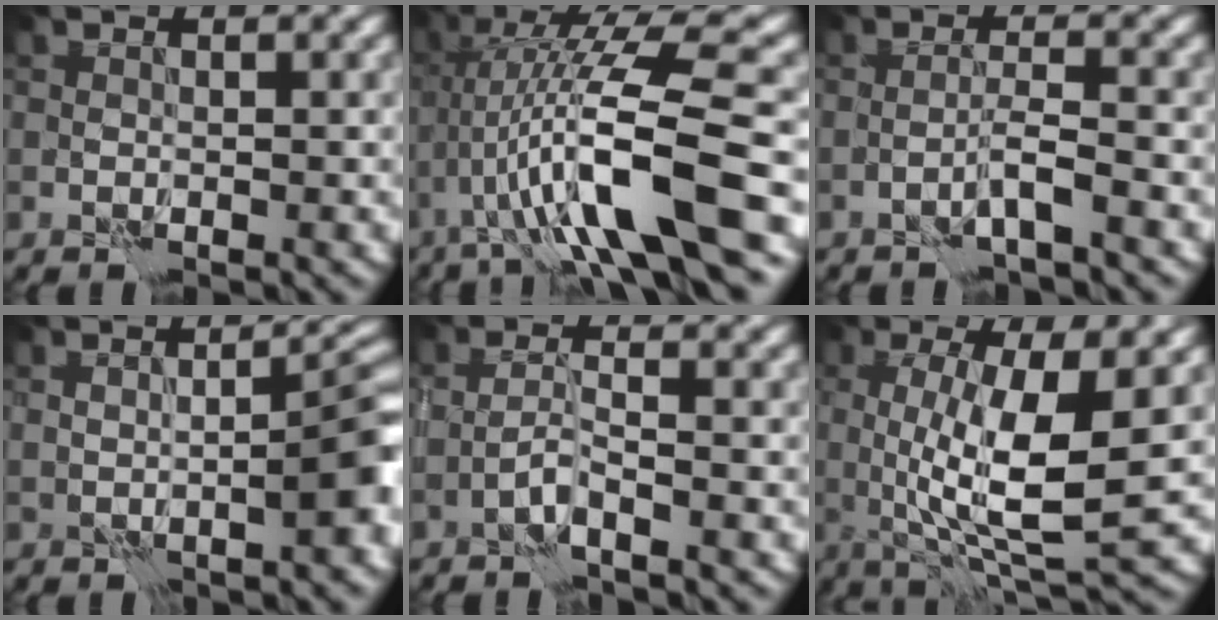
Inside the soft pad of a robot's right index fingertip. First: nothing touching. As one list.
[{"total": 11.0, "force": [-1.8, 1.7, 10.8], "torque": [-0.183, 0.021, -0.025]}, {"total": 1.7, "force": [-0.8, -0.3, 1.5], "torque": [-0.026, 0.009, -0.020]}, {"total": 3.4, "force": [-0.6, 0.5, 3.3], "torque": [-0.046, 0.007, -0.007]}, {"total": 1.5, "force": [-0.8, -0.1, 1.2], "torque": [-0.025, 0.005, -0.021]}, {"total": 8.1, "force": [0.8, 1.9, 7.8], "torque": [-0.133, -0.017, 0.022]}]